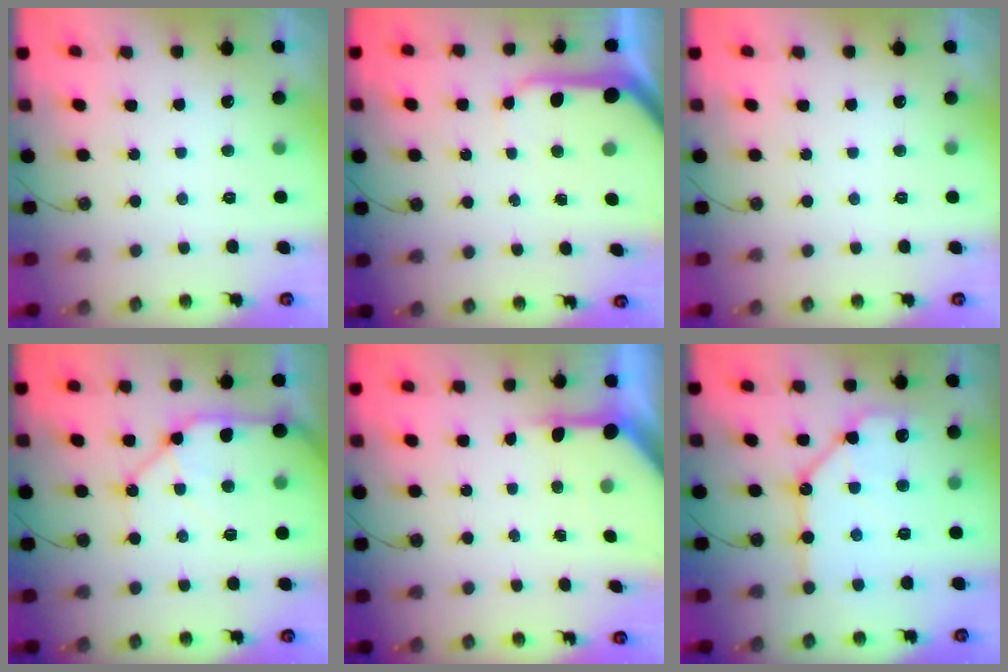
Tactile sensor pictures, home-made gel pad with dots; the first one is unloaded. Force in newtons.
{"total": 9.5, "press": 9.4, "slide": 1.0}
{"total": 0.0}
{"total": 13.8, "press": 13.7, "slide": 1.8}
{"total": 5.8, "press": 5.8, "slide": 0.3}
{"total": 12.5, "press": 12.5, "slide": 1.3}